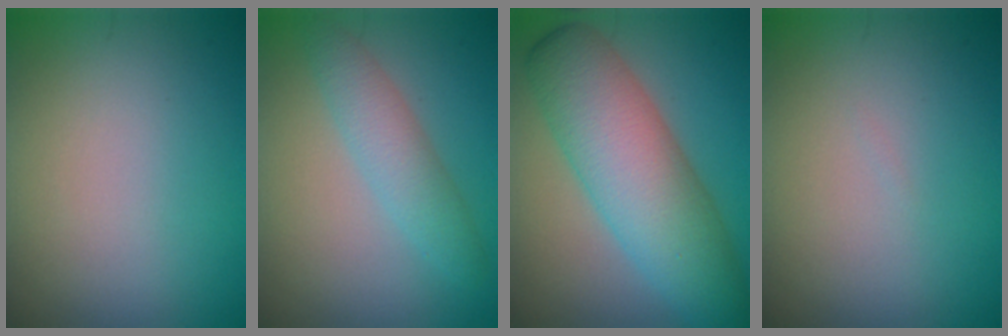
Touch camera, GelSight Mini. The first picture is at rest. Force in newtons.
{"total": 3.1, "press": 3.0, "slide": 0.1}
{"total": 9.2, "press": 9.2, "slide": 0.1}
{"total": 0.0}